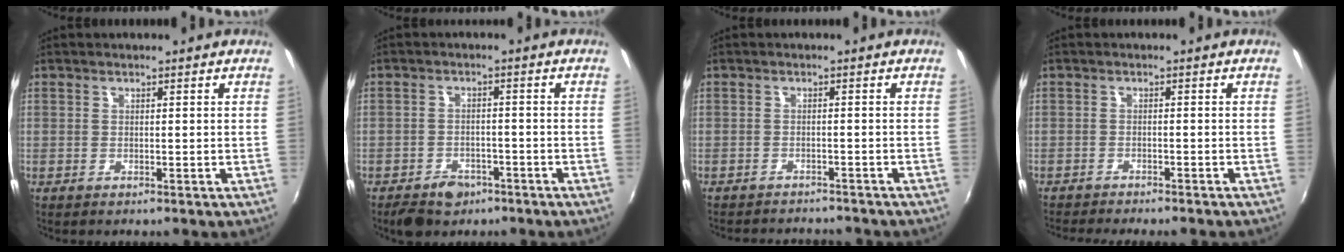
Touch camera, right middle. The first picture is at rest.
{"total": 6.3, "force": [-4.4, 3.9, 2.2], "torque": [-0.065, 0.004, -0.060]}
{"total": 7.2, "force": [-6.7, 1.7, 1.9], "torque": [-0.053, -0.011, -0.095]}
{"total": 5.5, "force": [-5.1, 0.5, 2.0], "torque": [-0.053, -0.017, -0.079]}